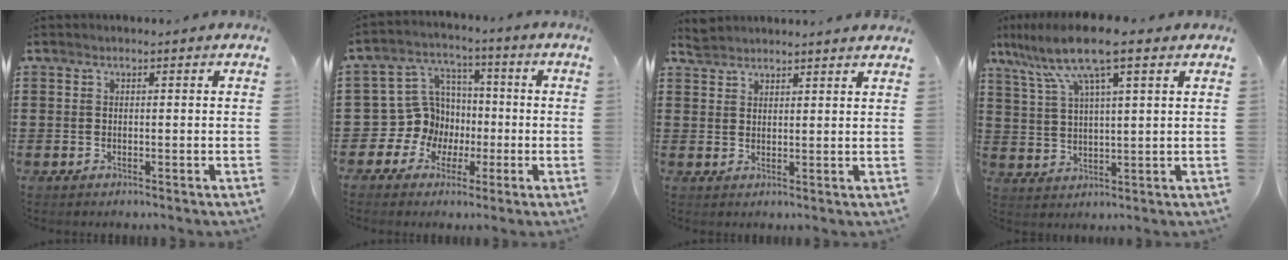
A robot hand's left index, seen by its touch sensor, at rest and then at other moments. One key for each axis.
{"total": 9.9, "fx": -0.7, "fy": 9.6, "fz": 2.0, "tx": -0.101, "ty": -0.002, "tz": -0.005}
{"total": 2.9, "fx": 2.9, "fy": 0.1, "fz": 0.2, "tx": -0.010, "ty": -0.003, "tz": 0.057}
{"total": 10.0, "fx": 6.6, "fy": 1.2, "fz": 7.5, "tx": -0.167, "ty": -0.016, "tz": 0.113}